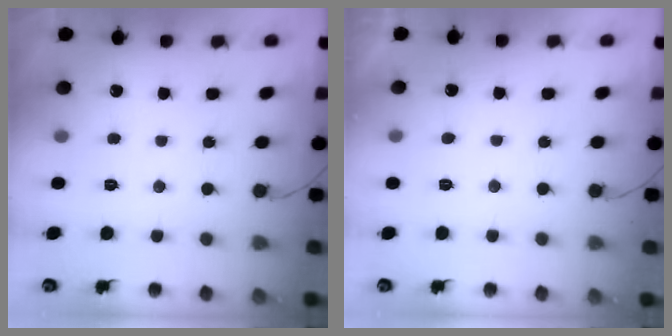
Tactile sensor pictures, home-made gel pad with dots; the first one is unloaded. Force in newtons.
{"total": 3.3, "press": 3.3, "slide": 0.2}